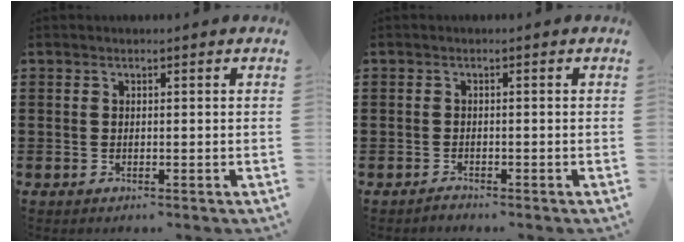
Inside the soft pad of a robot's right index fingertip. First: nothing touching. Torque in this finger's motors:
{"motor_torque": [-1.76, 0.38, -1.05, -0.21]}